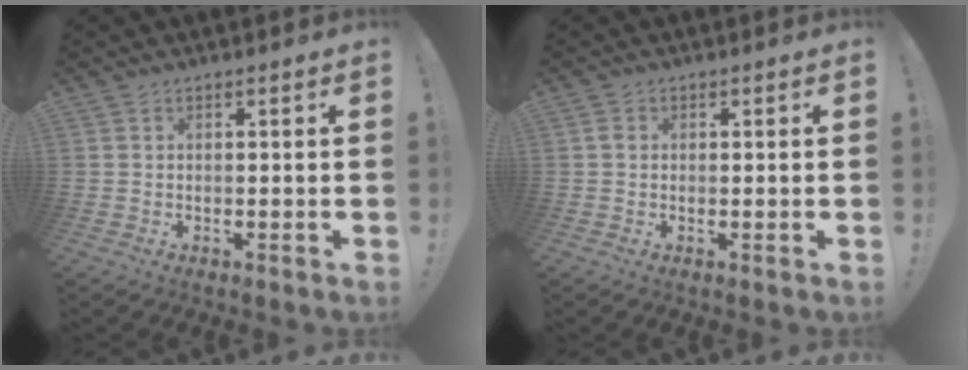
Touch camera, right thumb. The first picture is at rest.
{"total": 1.4, "force": [0.1, 1.1, 0.9], "torque": [-0.009, 0.003, 0.000]}